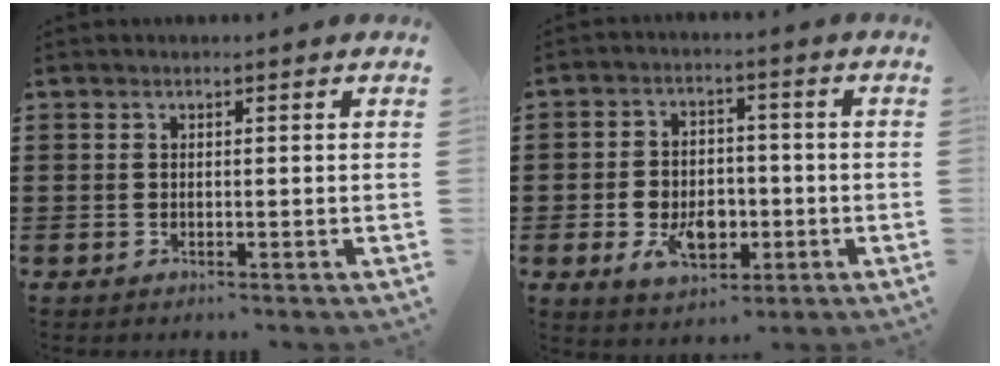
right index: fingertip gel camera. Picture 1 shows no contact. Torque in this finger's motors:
{"motor_torque": [1.66, 0.48, 0.80, 0.10]}